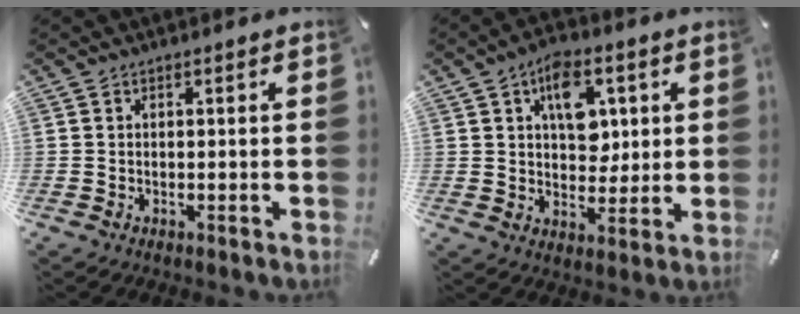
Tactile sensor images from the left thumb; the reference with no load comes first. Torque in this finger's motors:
{"motor_torque": [1.47, 1.48, 1.06, -0.39, 0.13]}